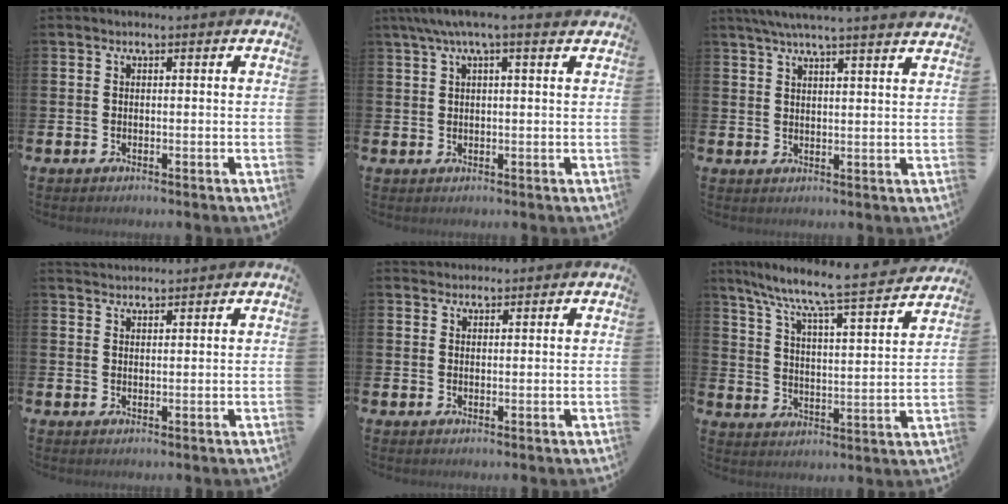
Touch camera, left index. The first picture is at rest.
{"total": 4.0, "force": [2.8, 0.7, 2.9], "torque": [-0.053, -0.001, 0.047]}
{"total": 5.4, "force": [5.0, -0.7, 1.9], "torque": [-0.053, -0.017, 0.089]}
{"total": 2.3, "force": [2.2, 0.3, -0.1], "torque": [0.003, -0.011, 0.040]}
{"total": 2.0, "force": [1.9, 0.6, -0.2], "torque": [0.014, -0.008, 0.033]}
{"total": 8.0, "force": [7.5, 0.2, 2.8], "torque": [-0.082, -0.066, 0.120]}